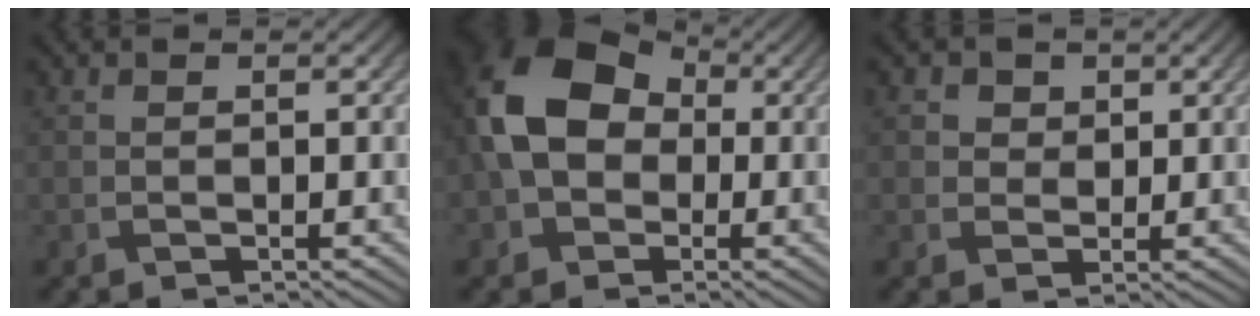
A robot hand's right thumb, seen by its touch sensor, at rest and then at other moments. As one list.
[{"total": 12.7, "force": [0.5, 9.6, 8.4], "torque": [-0.176, 0.004, -0.001]}, {"total": 3.7, "force": [1.7, 3.0, 1.2], "torque": [-0.041, -0.009, 0.029]}]